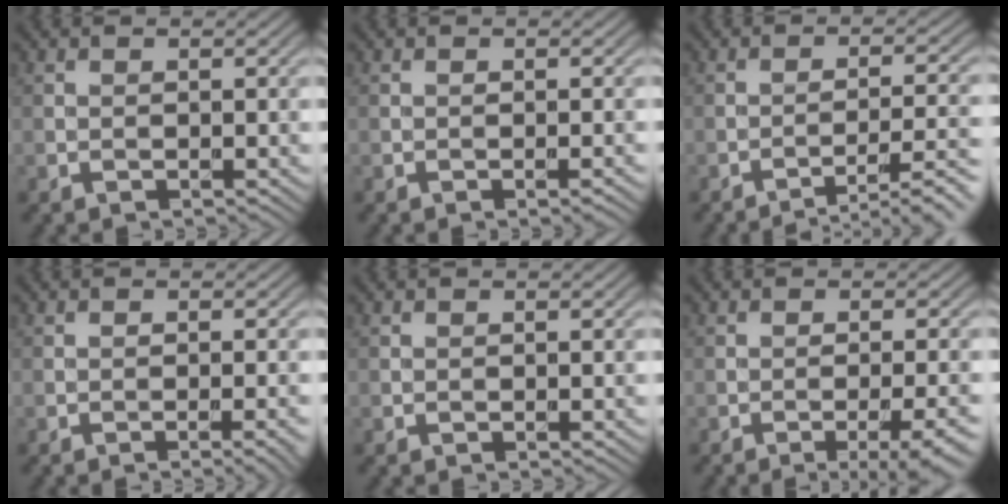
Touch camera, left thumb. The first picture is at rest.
{"total": 1.0, "force": [-0.5, 0.1, 0.9], "torque": [-0.014, -0.001, -0.008]}
{"total": 6.6, "force": [-4.4, 1.2, 4.8], "torque": [-0.078, 0.007, -0.064]}
{"total": 2.4, "force": [-1.0, 0.4, 2.1], "torque": [-0.026, 0.004, -0.019]}
{"total": 0.0}
{"total": 5.6, "force": [-2.8, 1.1, 4.8], "torque": [-0.067, 0.005, -0.039]}